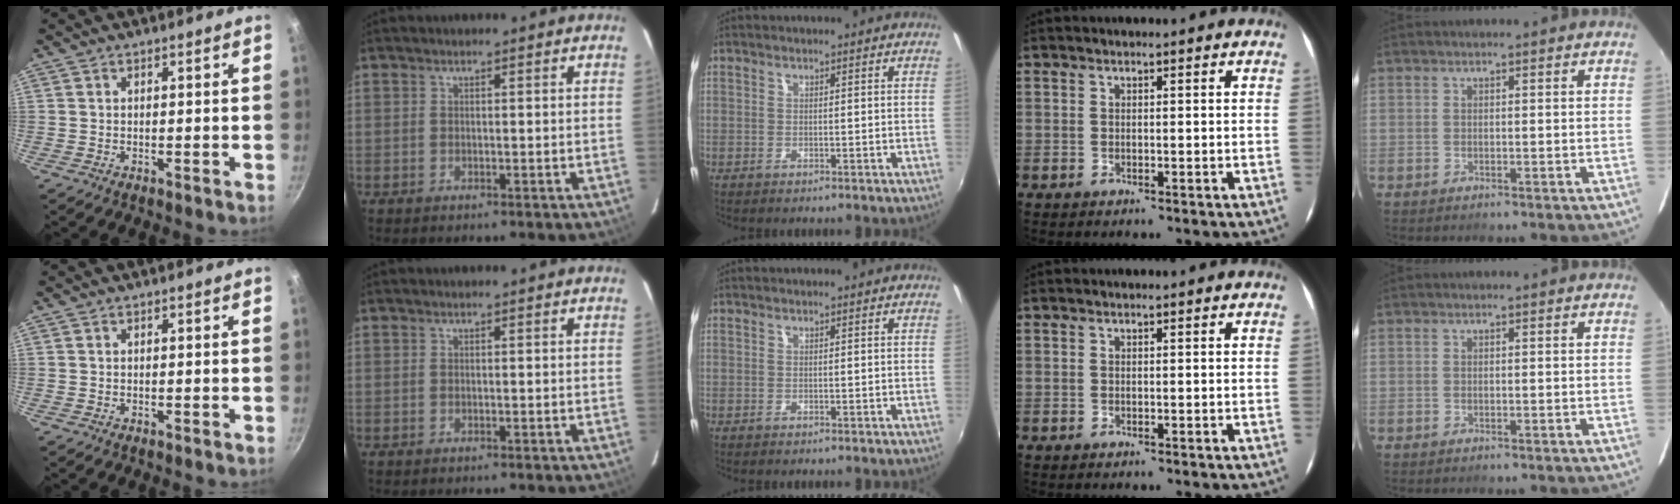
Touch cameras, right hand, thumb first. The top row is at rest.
{}